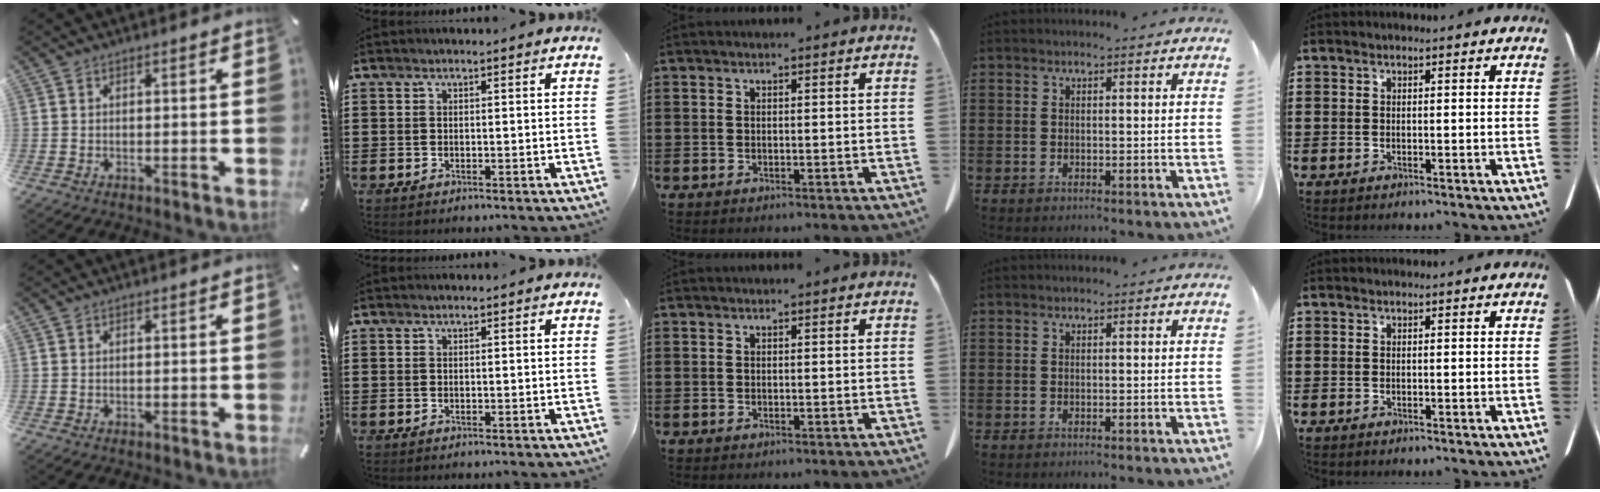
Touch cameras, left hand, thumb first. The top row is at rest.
{}